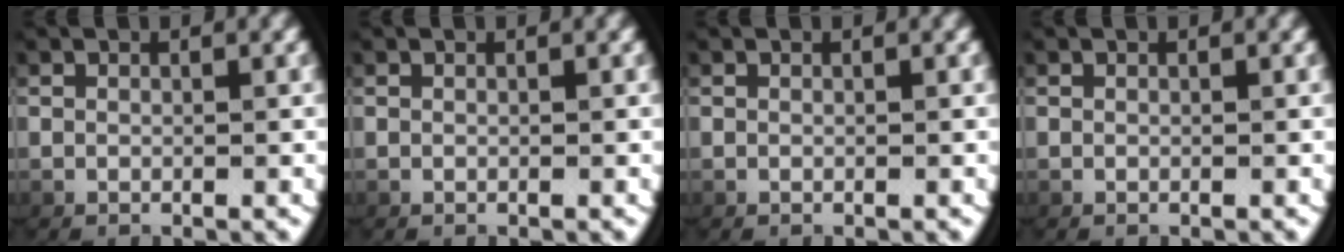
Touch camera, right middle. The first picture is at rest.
{"total": 0.0}
{"total": 0.0}
{"total": 0.0}